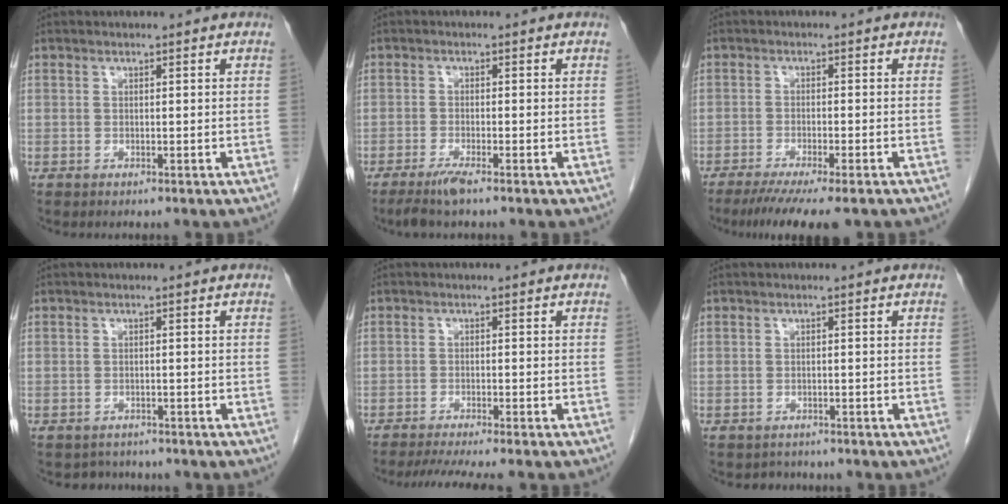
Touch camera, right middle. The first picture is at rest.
{"total": 3.1, "force": [-2.3, 0.0, 2.1], "torque": [-0.048, -0.008, -0.047]}
{"total": 9.6, "force": [-7.6, 0.8, 5.9], "torque": [-0.079, -0.019, -0.114]}
{"total": 2.4, "force": [-2.1, 1.1, -0.4], "torque": [0.001, 0.001, -0.031]}
{"total": 7.4, "force": [-6.4, -0.3, 3.7], "torque": [-0.045, -0.013, -0.100]}
{"total": 1.9, "force": [-1.6, 0.9, -0.3], "torque": [-0.001, -0.001, -0.026]}